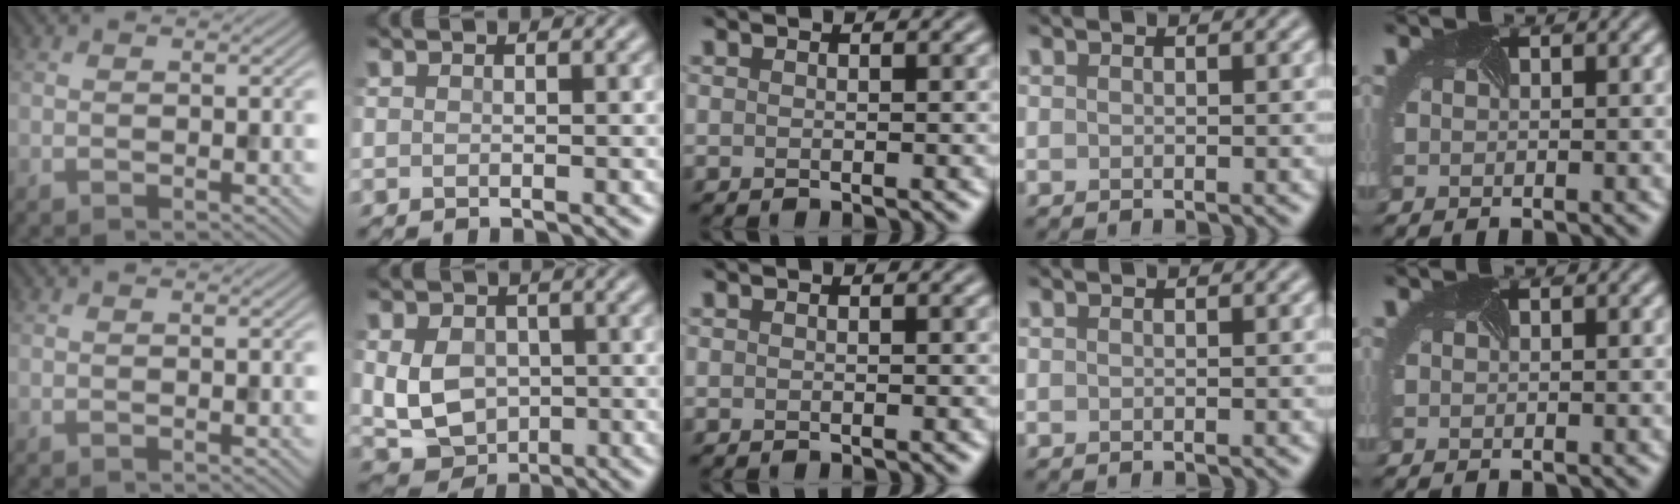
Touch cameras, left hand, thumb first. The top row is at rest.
{"index": {"total": 6.1, "force": [-0.5, 4.7, 3.9], "torque": [-0.077, -0.016, -0.008]}}